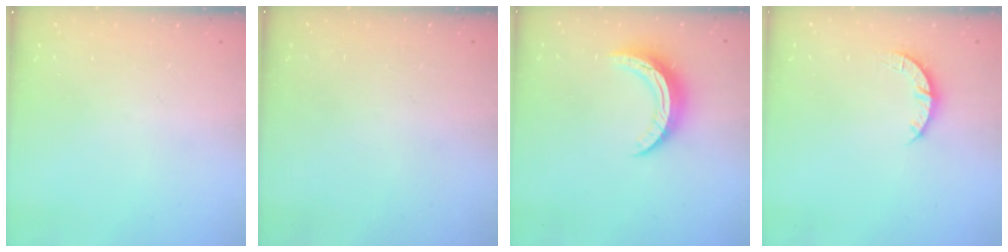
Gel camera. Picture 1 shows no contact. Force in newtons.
{"total": 2.6, "press": 2.6, "slide": 0.2}
{"total": 9.3, "press": 9.3, "slide": 0.3}
{"total": 3.5, "press": 3.5, "slide": 0.4}